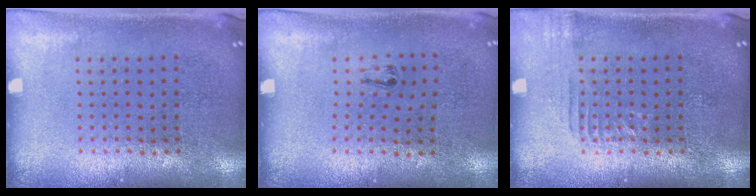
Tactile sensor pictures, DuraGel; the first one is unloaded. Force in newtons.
{"total": 0.5, "press": 0.3, "slide": 0.5}
{"total": 1.2, "press": 1.2, "slide": 0.3}